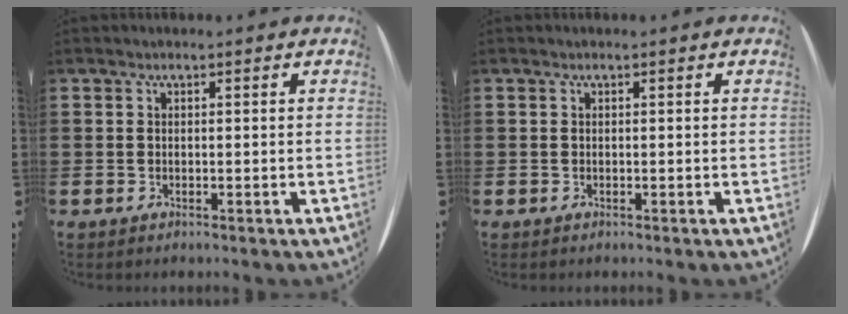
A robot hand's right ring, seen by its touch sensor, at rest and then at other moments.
{"total": 0.0}